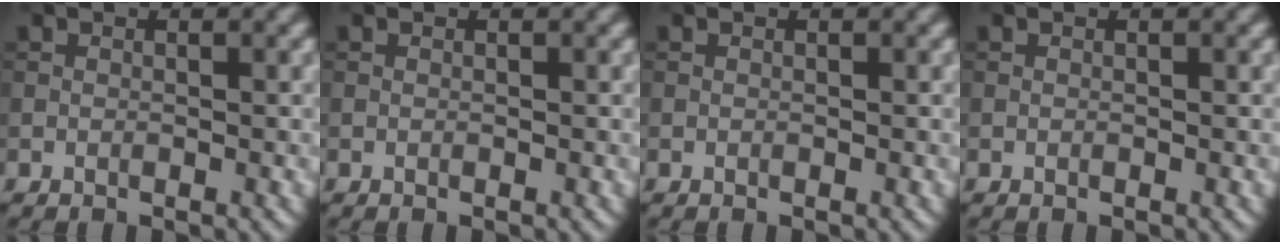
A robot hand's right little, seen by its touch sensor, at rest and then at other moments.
{"total": 0.0}
{"total": 0.0}
{"total": 0.0}